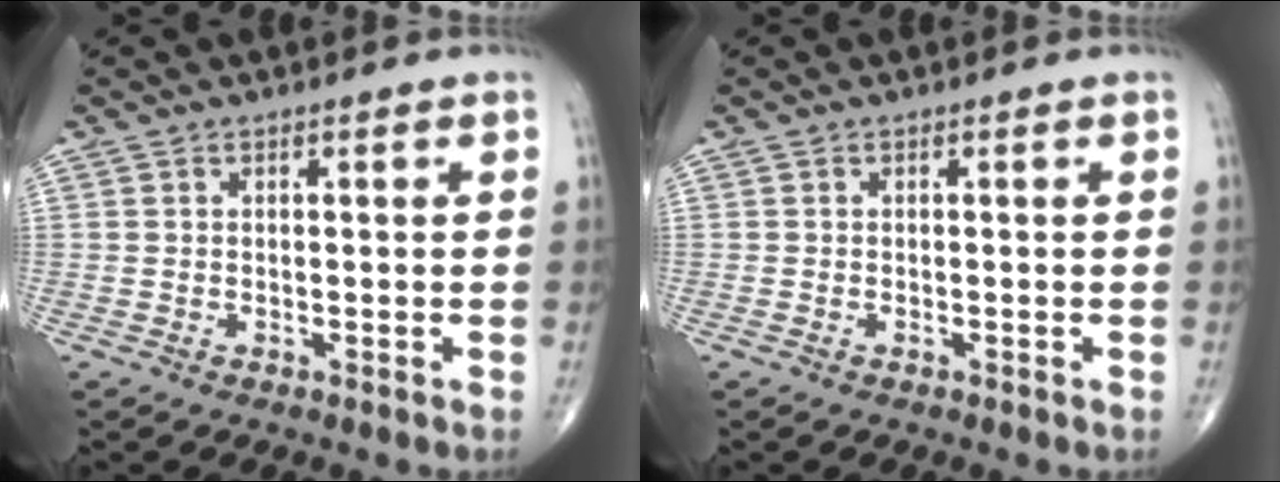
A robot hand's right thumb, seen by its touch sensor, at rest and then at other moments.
{"total": 0.0}